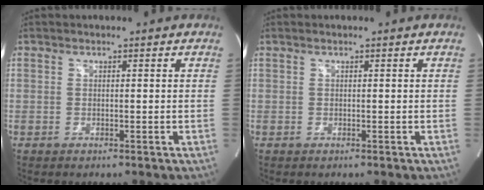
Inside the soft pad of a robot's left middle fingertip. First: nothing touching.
{"total": 0.0}